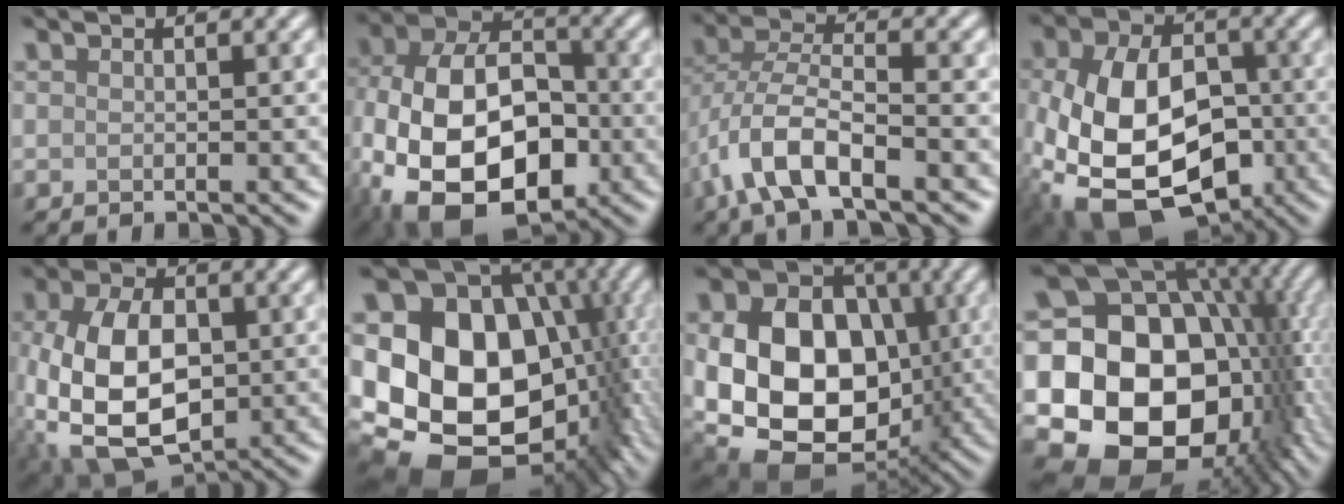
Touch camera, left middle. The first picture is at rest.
{"total": 15.0, "force": [-4.7, 9.5, 10.6], "torque": [-0.202, -0.016, -0.089]}
{"total": 7.3, "force": [-3.3, 3.0, 5.8], "torque": [-0.121, 0.001, -0.071]}
{"total": 14.6, "force": [-3.9, 9.6, 10.3], "torque": [-0.229, -0.041, -0.063]}
{"total": 11.7, "force": [-1.7, 7.3, 8.9], "torque": [-0.201, -0.015, -0.031]}
{"total": 19.3, "force": [-1.4, 15.2, 11.7], "torque": [-0.189, -0.025, 0.010]}
{"total": 16.5, "force": [-1.7, 12.4, 10.8], "torque": [-0.176, -0.006, -0.034]}
{"total": 21.0, "force": [-1.7, 16.1, 13.4], "torque": [-0.199, -0.018, -0.025]}